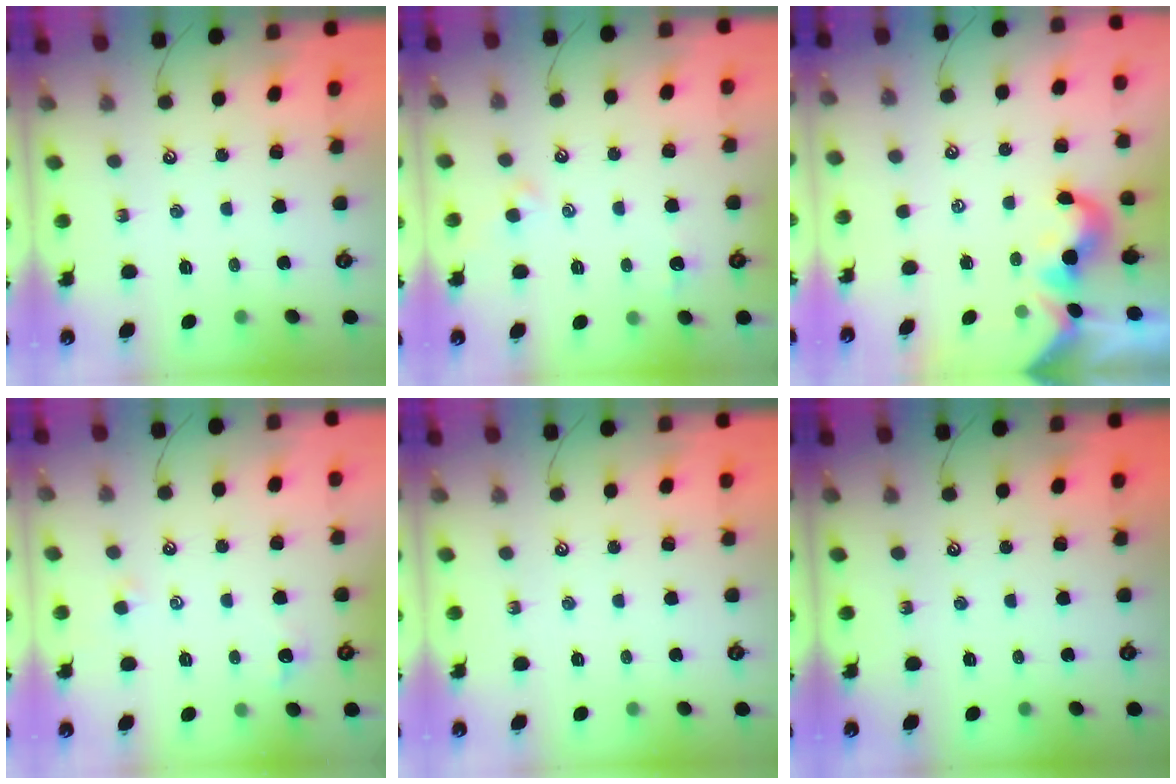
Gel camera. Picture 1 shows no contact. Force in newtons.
{"total": 1.2, "press": 1.1, "slide": 0.4}
{"total": 0.0}
{"total": 0.6, "press": 0.4, "slide": 0.5}
{"total": 0.0}
{"total": 0.0}